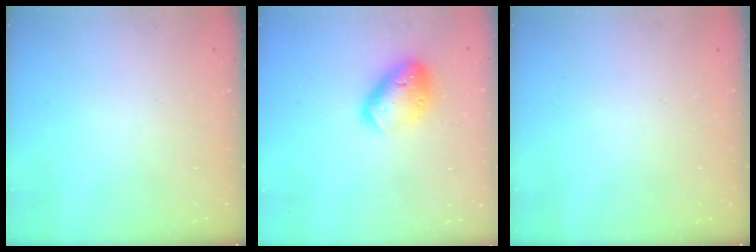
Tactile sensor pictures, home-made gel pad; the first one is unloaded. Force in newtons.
{"total": 15.4, "press": 15.2, "slide": 2.2}
{"total": 0.0}